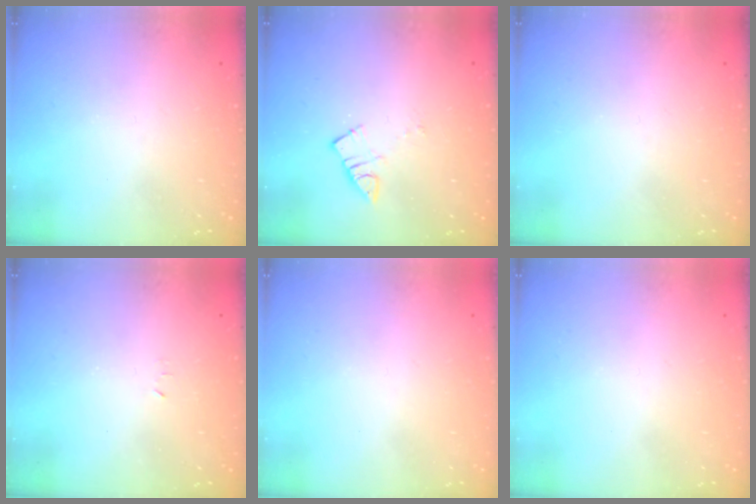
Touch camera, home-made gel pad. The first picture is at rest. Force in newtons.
{"total": 4.1, "press": 4.1, "slide": 0.2}
{"total": 0.0}
{"total": 2.4, "press": 2.4, "slide": 0.4}
{"total": 1.7, "press": 1.6, "slide": 0.1}
{"total": 1.7, "press": 1.6, "slide": 0.1}